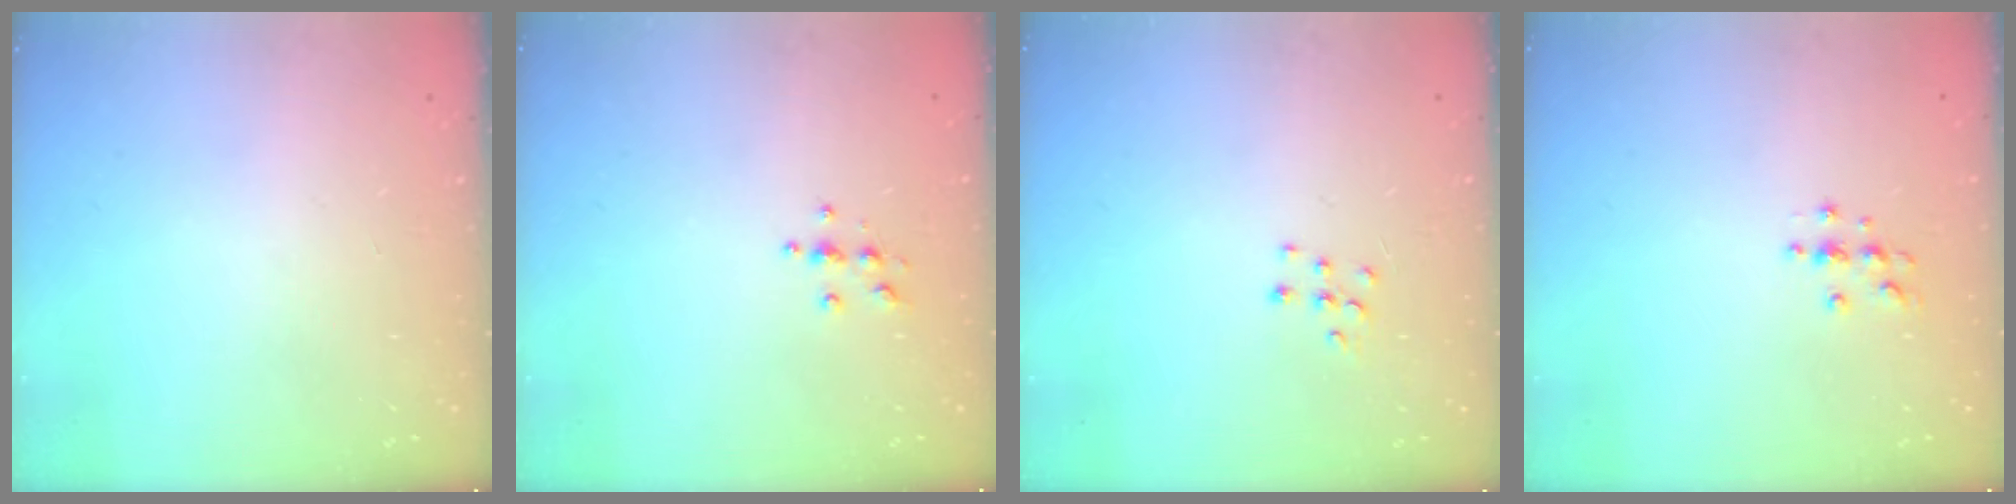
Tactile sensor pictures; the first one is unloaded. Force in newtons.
{"total": 3.9, "press": 3.8, "slide": 0.4}
{"total": 5.3, "press": 5.3, "slide": 0.5}
{"total": 3.7, "press": 3.6, "slide": 0.5}